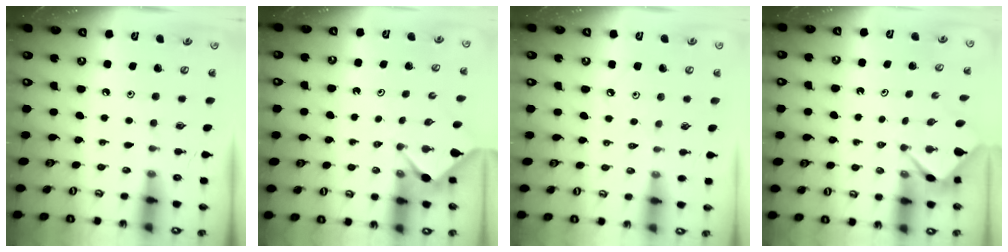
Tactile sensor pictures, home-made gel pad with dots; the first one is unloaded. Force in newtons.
{"total": 2.8, "press": 2.8, "slide": 0.5}
{"total": 1.7, "press": 1.6, "slide": 0.3}
{"total": 3.0, "press": 3.0, "slide": 0.3}